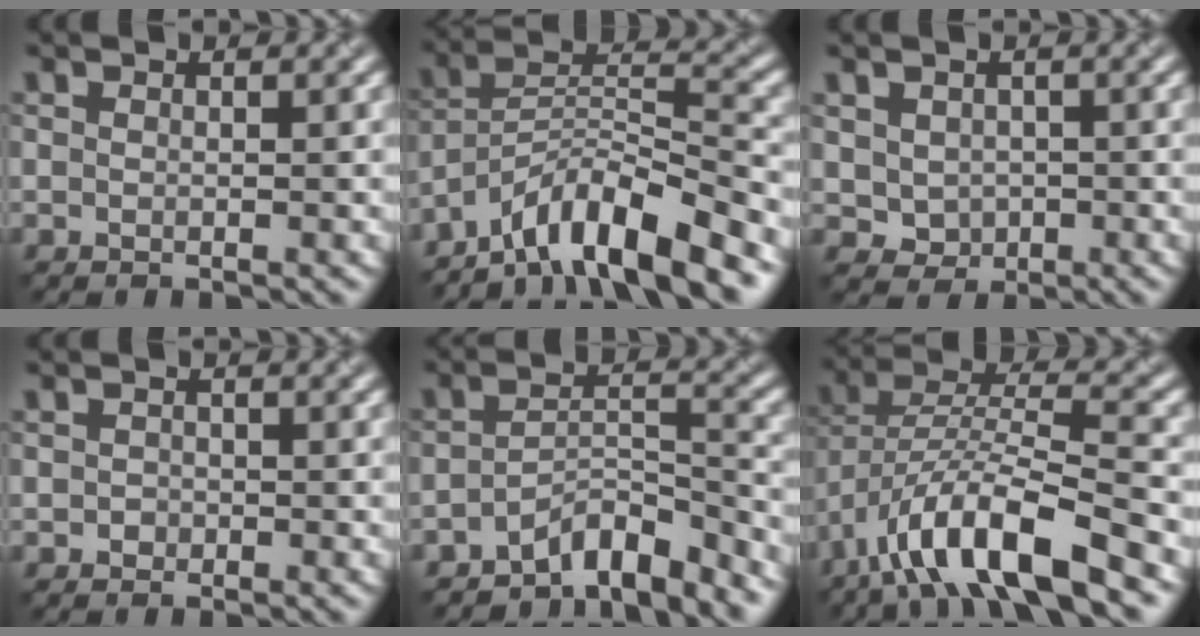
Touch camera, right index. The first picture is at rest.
{"total": 9.5, "force": [-7.3, 2.0, 5.7], "torque": [-0.084, 0.013, -0.138]}
{"total": 2.3, "force": [0.1, 2.1, 1.1], "torque": [-0.021, -0.007, 0.004]}
{"total": 0.8, "force": [-0.3, 0.7, 0.1], "torque": [0.001, -0.003, -0.005]}
{"total": 5.3, "force": [-4.5, 1.3, 2.6], "torque": [-0.033, 0.005, -0.079]}
{"total": 10.3, "force": [-6.2, 2.7, 7.8], "torque": [-0.134, 0.010, -0.116]}